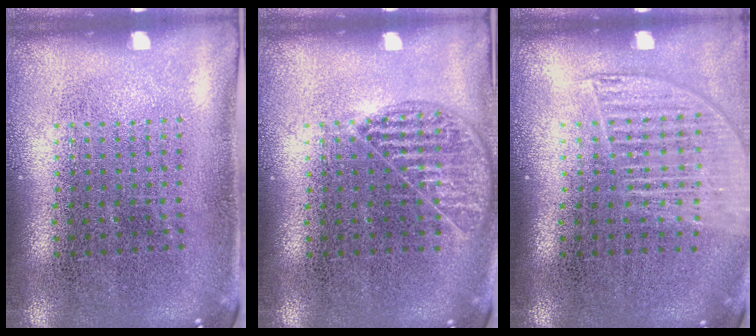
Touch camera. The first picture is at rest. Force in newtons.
{"total": 1.0, "press": 1.0, "slide": 0.3}
{"total": 1.5, "press": 1.3, "slide": 0.7}